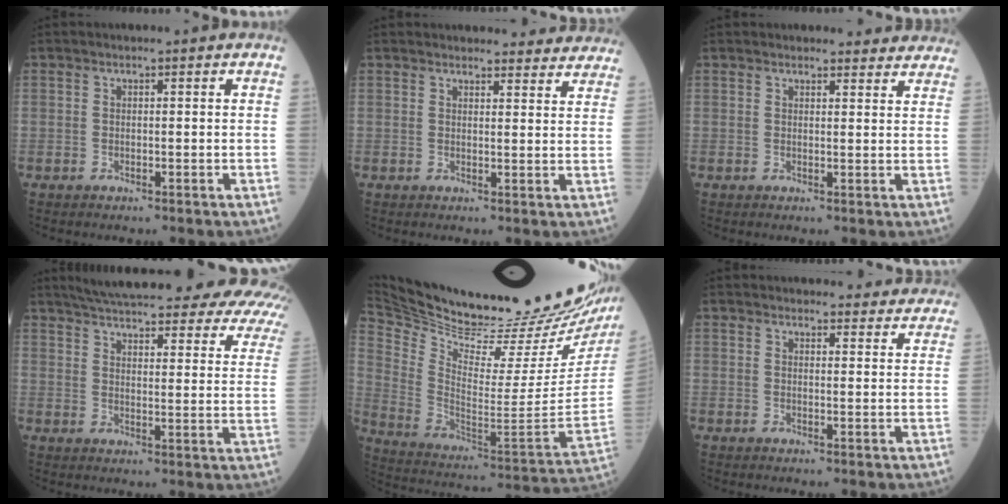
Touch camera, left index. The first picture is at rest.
{"total": 10.9, "force": [10.5, 2.6, 1.4], "torque": [0.023, 0.004, 0.095]}
{"total": 6.4, "force": [6.2, 1.7, 0.6], "torque": [0.013, 0.001, 0.050]}
{"total": 29.3, "force": [24.6, 4.8, 15.1], "torque": [-0.211, -0.038, 0.283]}
{"total": 32.7, "force": [28.8, 4.8, 14.8], "torque": [-0.263, -0.113, 0.408]}
{"total": 13.4, "force": [12.9, 3.1, 2.4], "torque": [0.010, 0.009, 0.130]}